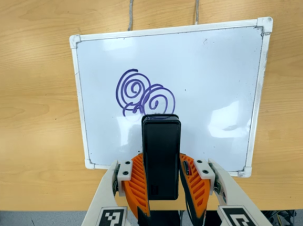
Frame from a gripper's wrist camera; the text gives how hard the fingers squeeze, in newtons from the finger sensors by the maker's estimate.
{"total": 4.9, "left": 3.6, "right": 6.3}